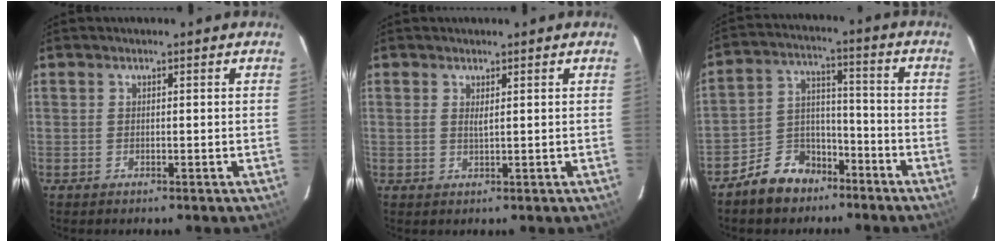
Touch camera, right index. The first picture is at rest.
{"total": 1.2, "force": [0.5, 0.2, 1.0], "torque": [-0.020, -0.001, 0.008]}
{"total": 8.0, "force": [-5.8, 5.1, 2.2], "torque": [-0.057, 0.024, -0.087]}